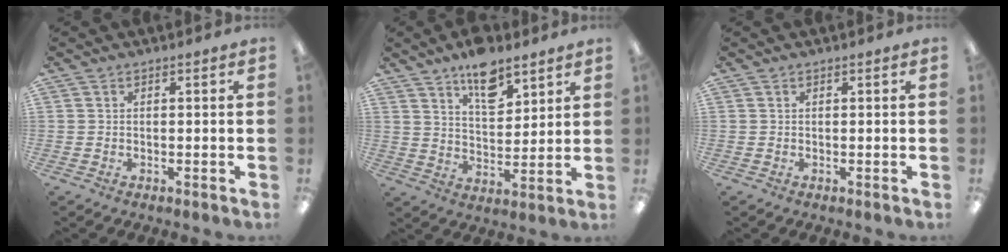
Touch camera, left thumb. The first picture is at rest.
{"total": 10.7, "force": [7.6, 4.9, 5.7], "torque": [-0.085, -0.039, 0.132]}
{"total": 0.0}